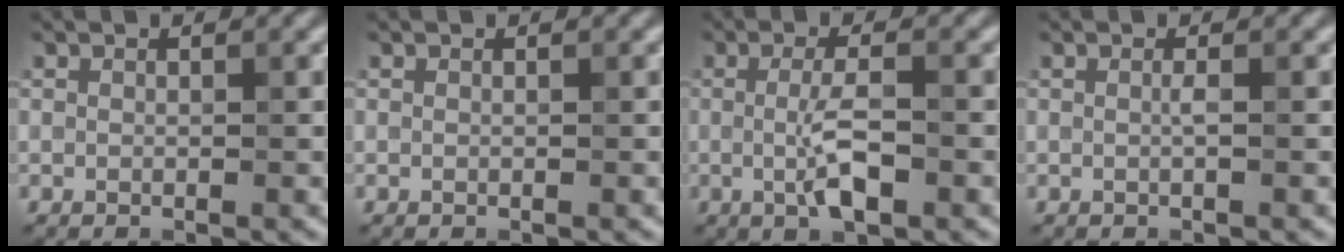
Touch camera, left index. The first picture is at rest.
{"total": 0.0}
{"total": 3.4, "force": [-0.5, 0.8, 3.3], "torque": [-0.064, -0.004, -0.010]}
{"total": 0.5, "force": [0.0, 0.0, 0.5], "torque": [-0.012, -0.001, -0.001]}